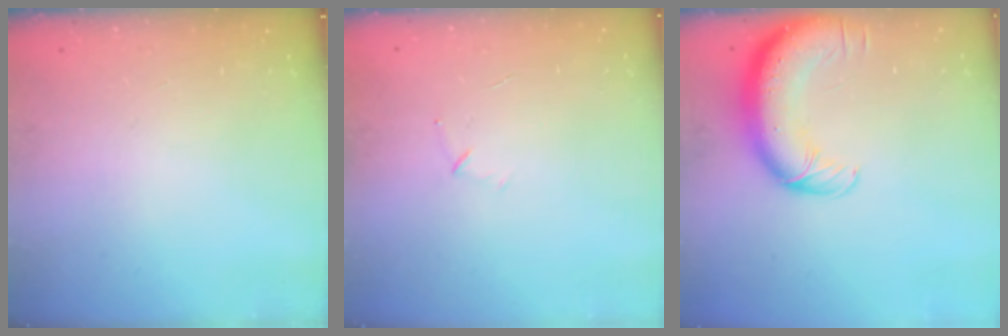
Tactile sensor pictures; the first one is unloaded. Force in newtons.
{"total": 3.8, "press": 3.7, "slide": 1.0}
{"total": 13.5, "press": 13.0, "slide": 3.6}